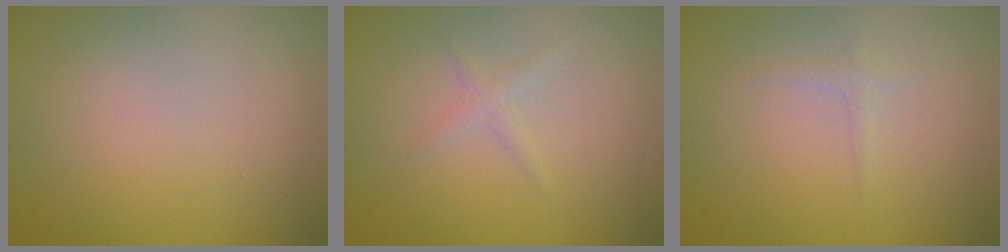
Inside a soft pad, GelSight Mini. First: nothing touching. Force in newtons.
{"total": 1.0, "press": 1.0, "slide": 0.1}
{"total": 0.7, "press": 0.7, "slide": 0.0}